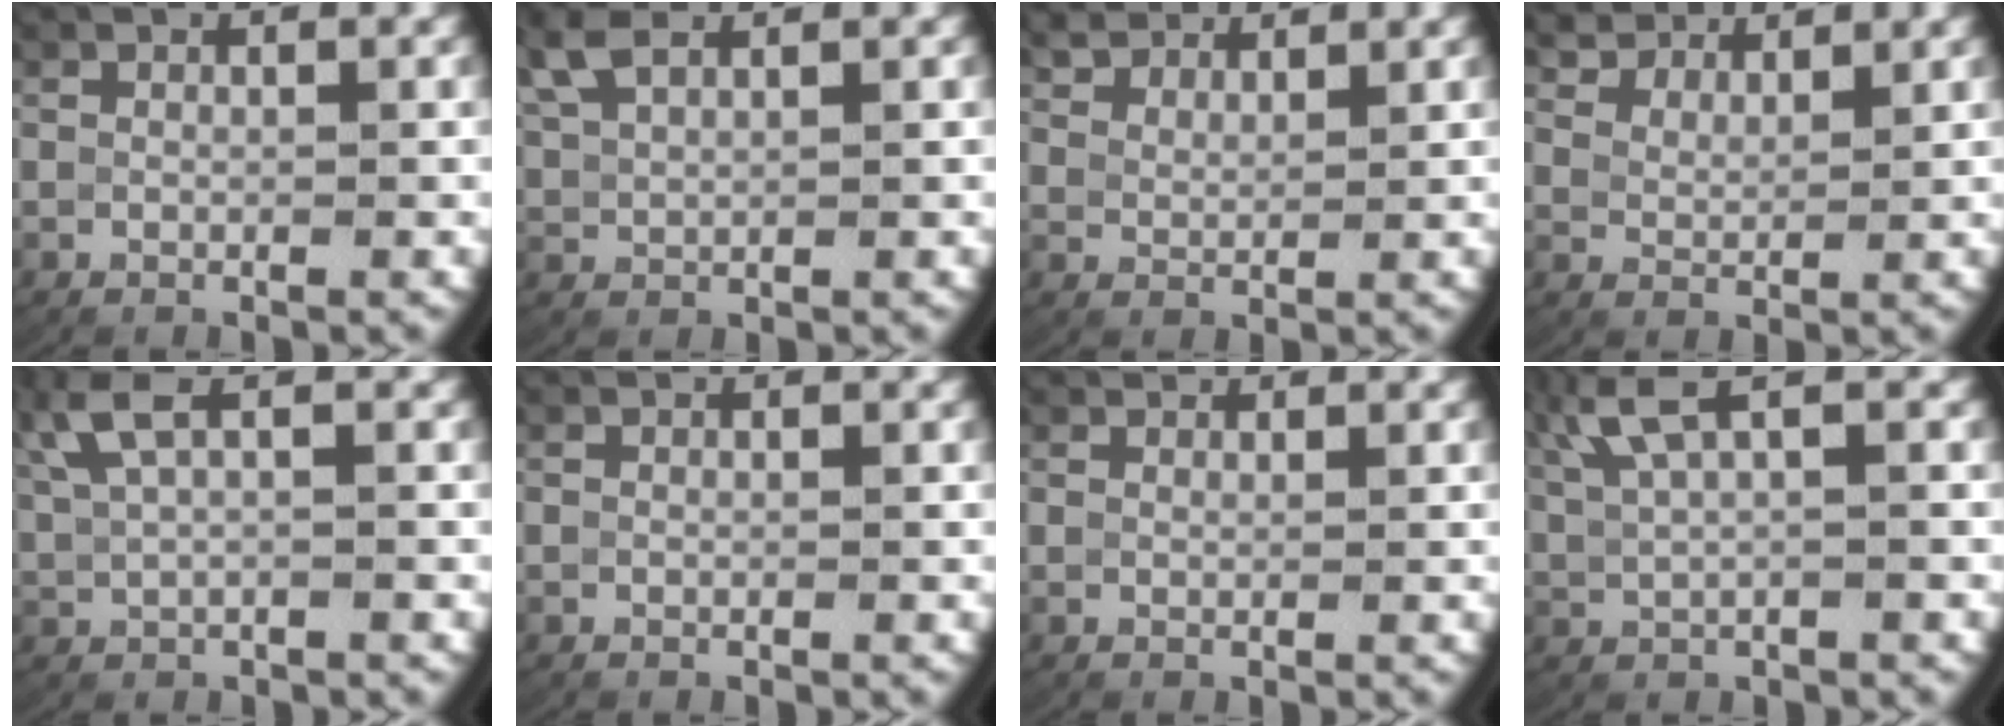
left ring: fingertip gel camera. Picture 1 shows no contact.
{"total": 2.8, "force": [2.1, 1.0, 1.5], "torque": [-0.052, 0.001, 0.049]}
{"total": 3.6, "force": [3.5, 0.5, 0.7], "torque": [-0.018, -0.002, 0.069]}
{"total": 4.7, "force": [4.4, 1.0, 1.1], "torque": [-0.028, 0.004, 0.079]}
{"total": 4.2, "force": [2.2, 1.6, 3.2], "torque": [-0.067, 0.013, 0.041]}
{"total": 0.0}
{"total": 1.2, "force": [1.2, -0.2, 0.2], "torque": [0.001, -0.002, 0.024]}
{"total": 5.0, "force": [2.6, 1.9, 3.8], "torque": [-0.073, 0.015, 0.046]}